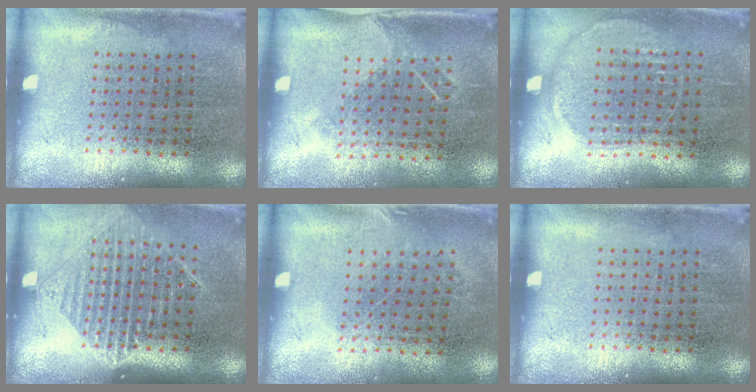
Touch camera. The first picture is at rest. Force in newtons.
{"total": 1.1, "press": 0.8, "slide": 0.6}
{"total": 0.9, "press": 0.8, "slide": 0.4}
{"total": 1.4, "press": 1.3, "slide": 0.7}
{"total": 0.8, "press": 0.6, "slide": 0.5}
{"total": 0.0}